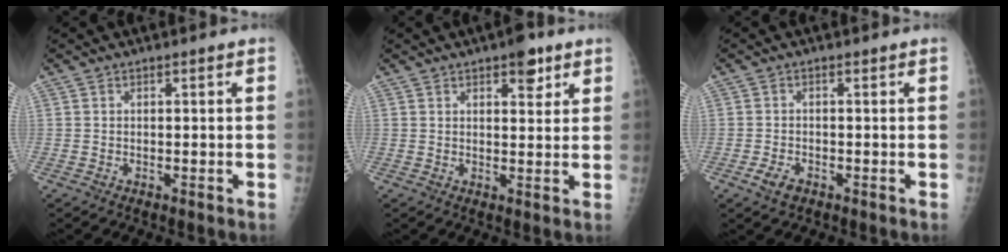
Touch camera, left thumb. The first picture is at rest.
{"total": 5.0, "force": [3.0, 2.2, 3.3], "torque": [-0.026, -0.013, 0.037]}
{"total": 2.9, "force": [-1.4, 1.8, 1.7], "torque": [-0.034, -0.001, -0.024]}